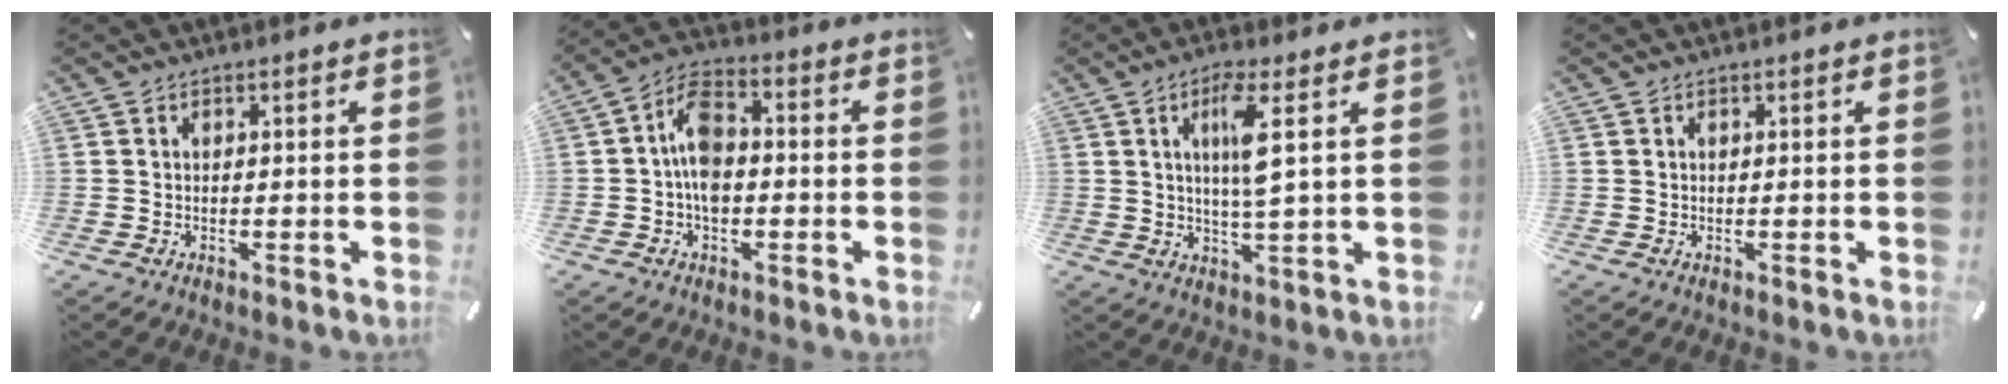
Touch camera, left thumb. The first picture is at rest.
{"total": 8.8, "force": [-1.1, 5.8, 6.6], "torque": [-0.125, 0.017, -0.020]}
{"total": 8.2, "force": [2.3, 1.0, 7.8], "torque": [-0.149, -0.004, 0.033]}
{"total": 0.0}